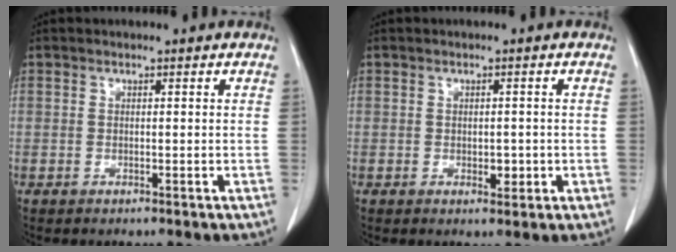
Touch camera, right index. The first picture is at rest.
{"total": 2.0, "force": [-0.5, 1.2, 1.6], "torque": [-0.021, 0.001, -0.001]}